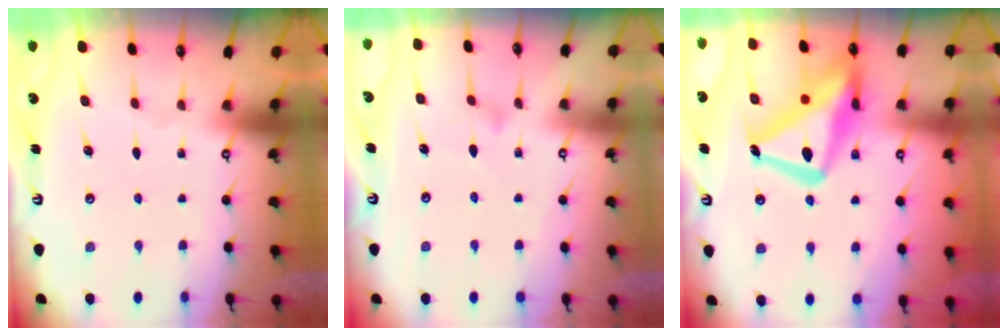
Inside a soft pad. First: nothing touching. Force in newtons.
{"total": 8.0, "press": 8.0, "slide": 0.3}
{"total": 20.6, "press": 20.5, "slide": 1.7}